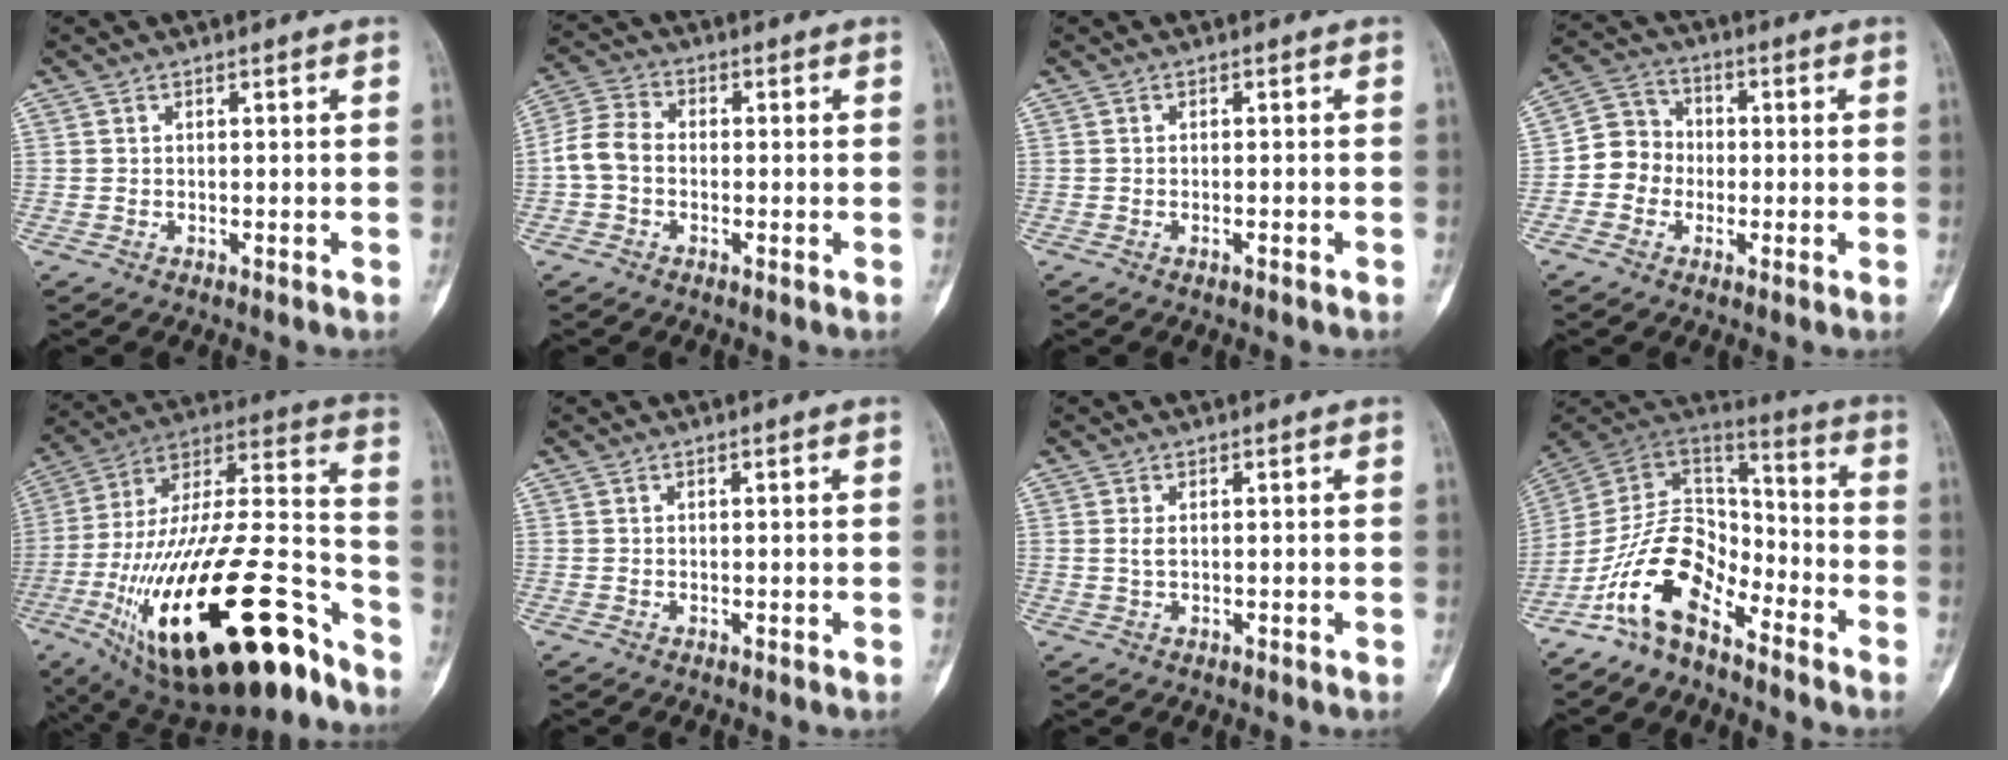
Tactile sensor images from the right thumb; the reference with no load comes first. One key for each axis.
{"total": 6.2, "fx": -1.0, "fy": 4.6, "fz": 4.0, "tx": -0.077, "ty": 0.019, "tz": -0.033}
{"total": 0.7, "fx": -0.5, "fy": 0.0, "fz": 0.6, "tx": -0.017, "ty": 0.005, "tz": -0.005}
{"total": 7.7, "fx": -1.2, "fy": 7.1, "fz": 2.7, "tx": -0.018, "ty": 0.026, "tz": -0.037}
{"total": 38.3, "fx": -18.4, "fy": 14.0, "fz": 30.6, "tx": -0.529, "ty": 0.058, "tz": -0.294}
{"total": 0.0}
{"total": 1.4, "fx": 0.2, "fy": 0.6, "fz": 1.2, "tx": -0.031, "ty": 0.000, "tz": 0.009}
{"total": 14.9, "fx": -9.3, "fy": 7.8, "fz": 8.6, "tx": -0.143, "ty": 0.098, "tz": -0.185}